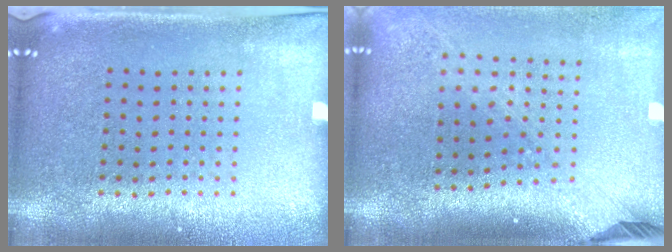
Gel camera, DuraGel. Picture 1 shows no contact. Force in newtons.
{"total": 2.3, "press": 1.7, "slide": 1.6}